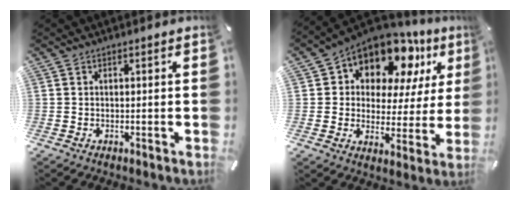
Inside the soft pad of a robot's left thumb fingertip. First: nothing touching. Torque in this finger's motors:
{"motor_torque": [2.43, 2.42, 2.01, -0.76, 0.07]}